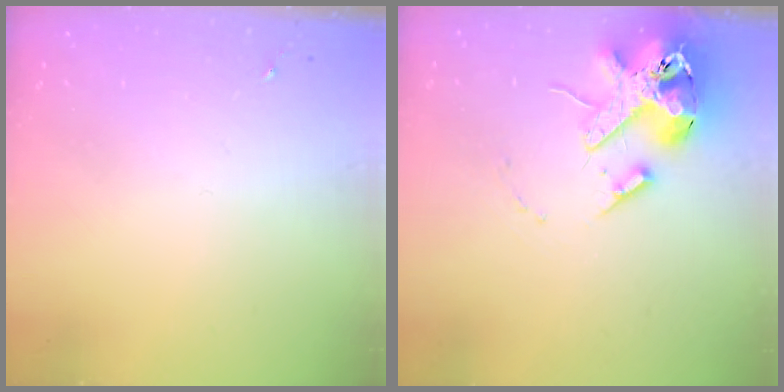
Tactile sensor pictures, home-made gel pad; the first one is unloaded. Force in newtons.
{"total": 15.6, "press": 15.4, "slide": 2.4}